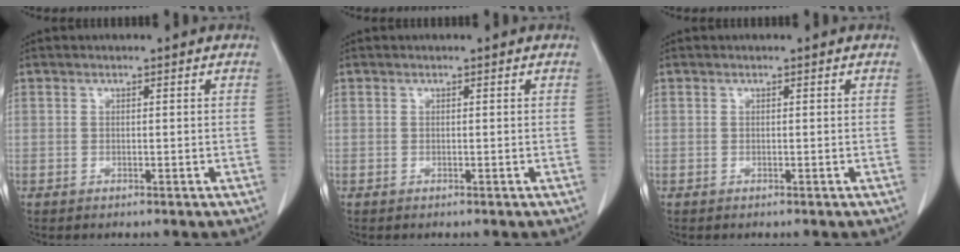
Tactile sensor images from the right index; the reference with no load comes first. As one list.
[{"total": 0.0}, {"total": 0.0}]